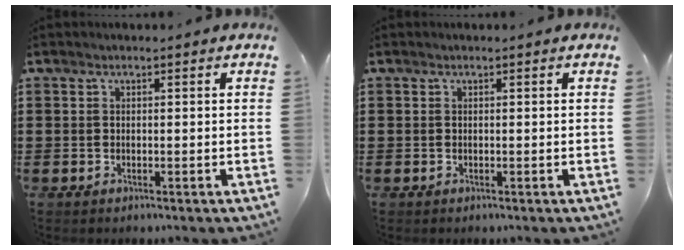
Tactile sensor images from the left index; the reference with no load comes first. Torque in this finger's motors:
{"motor_torque": [0.00, 0.00, 0.00, -0.01]}